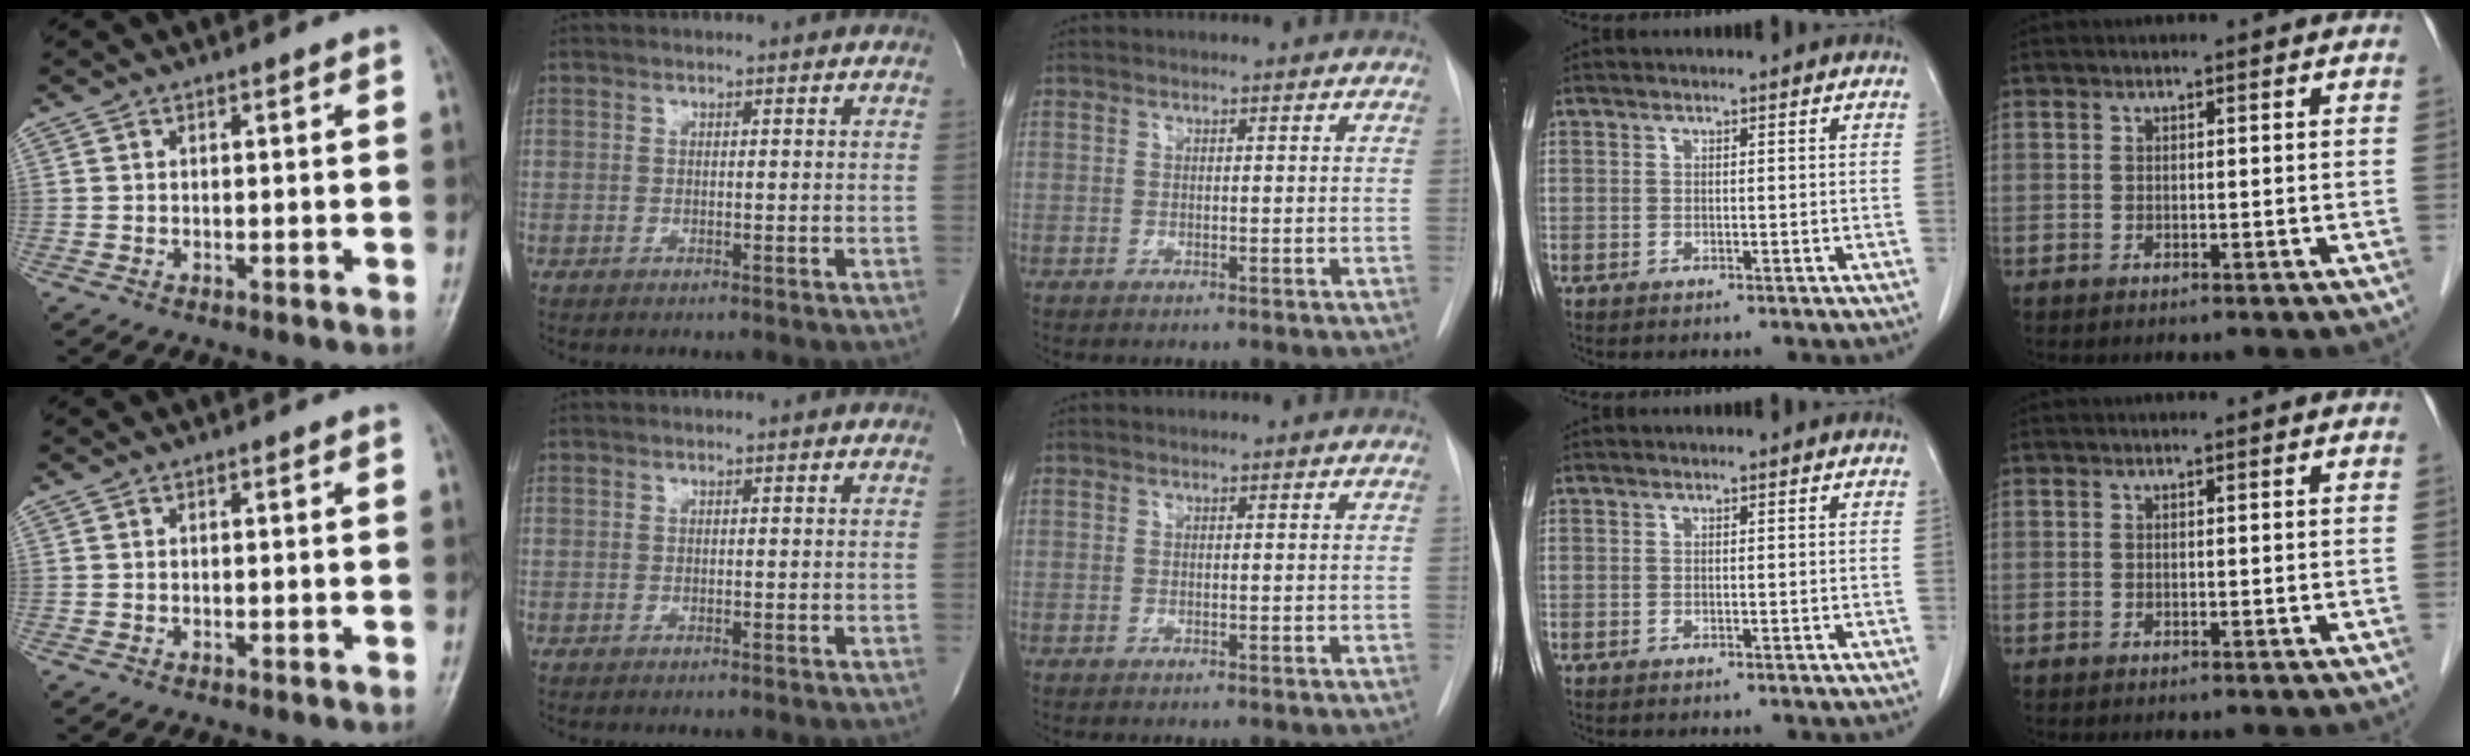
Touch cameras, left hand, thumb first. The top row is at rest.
{}